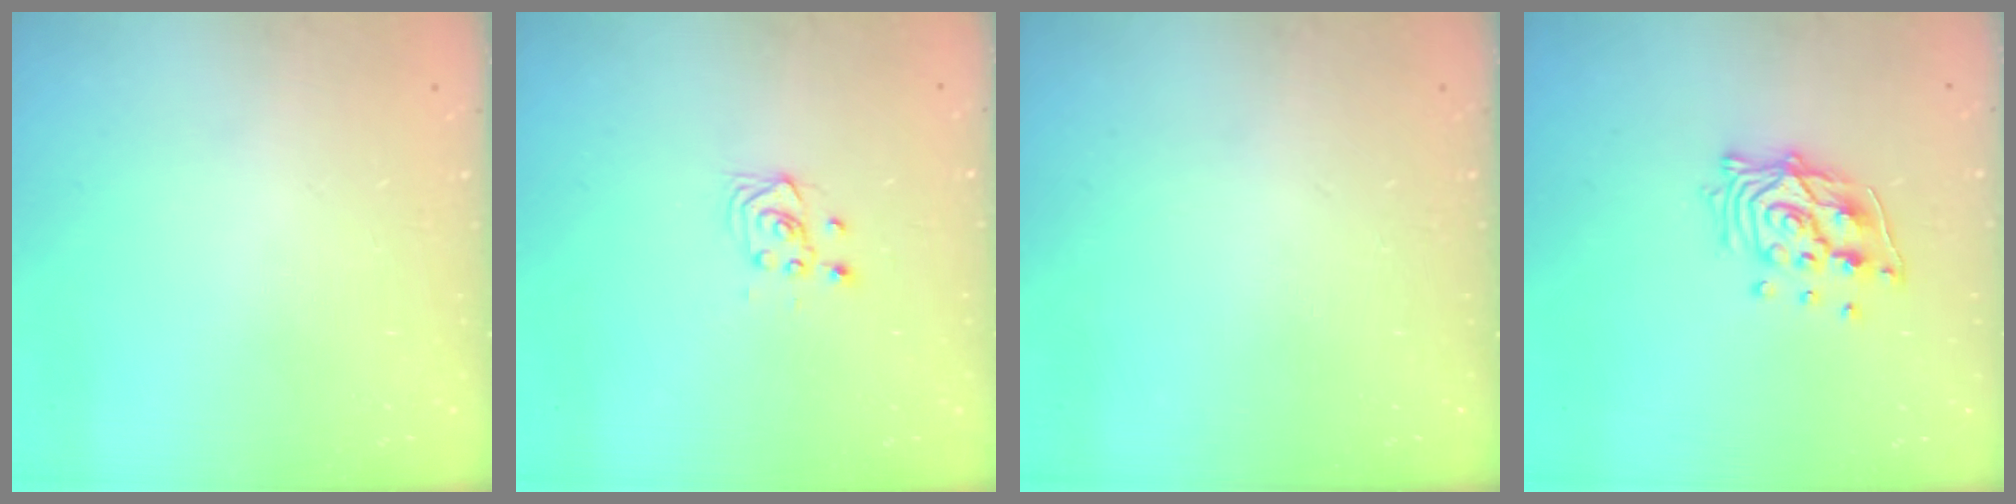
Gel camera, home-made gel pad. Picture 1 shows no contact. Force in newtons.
{"total": 3.6, "press": 3.4, "slide": 1.4}
{"total": 0.0}
{"total": 11.7, "press": 11.6, "slide": 1.3}